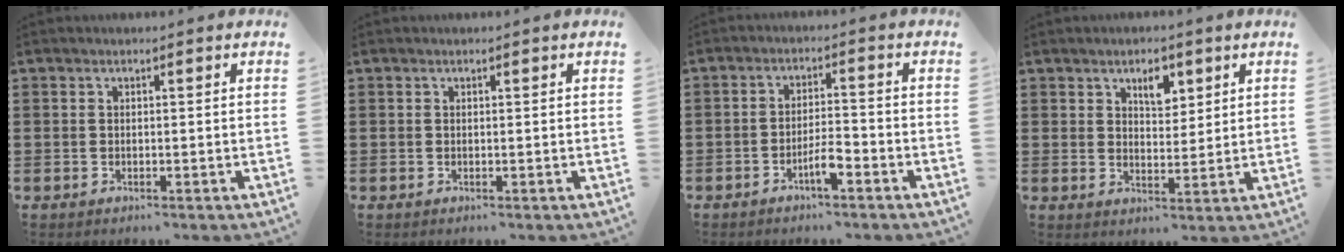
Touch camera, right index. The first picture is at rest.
{"total": 0.0}
{"total": 4.0, "force": [-2.4, 0.9, 3.1], "torque": [-0.059, 0.004, -0.047]}
{"total": 4.2, "force": [2.5, 2.2, 2.5], "torque": [-0.034, 0.000, 0.038]}